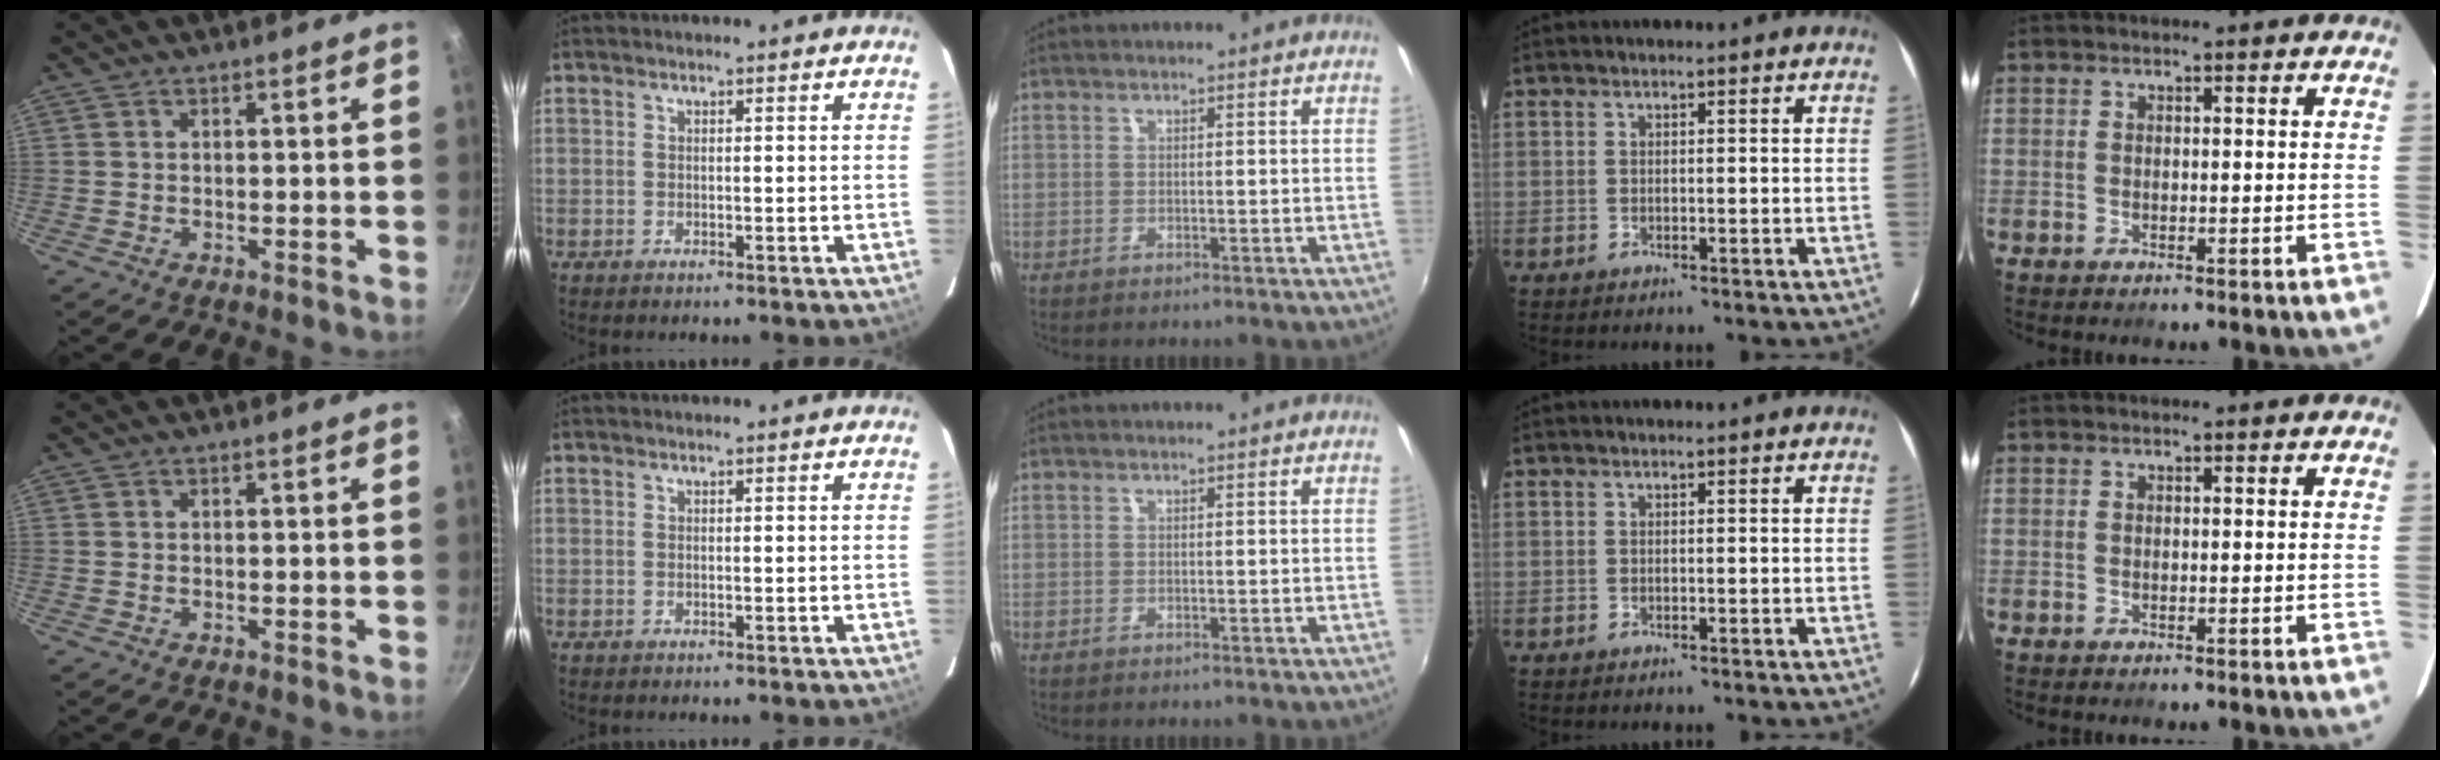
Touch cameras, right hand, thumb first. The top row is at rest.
{}